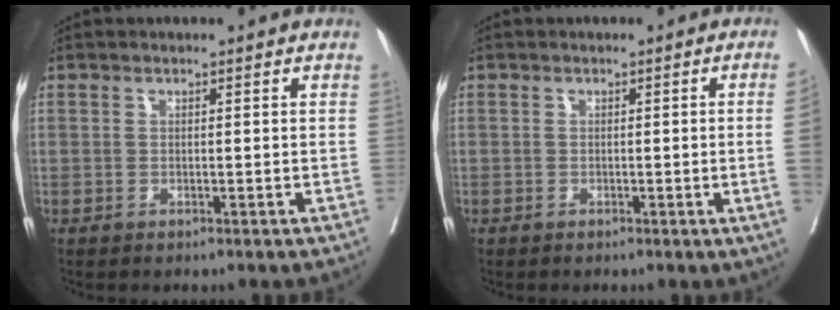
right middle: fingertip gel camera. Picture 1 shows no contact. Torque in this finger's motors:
{"motor_torque": [1.15, -0.99, -0.26, -0.21]}